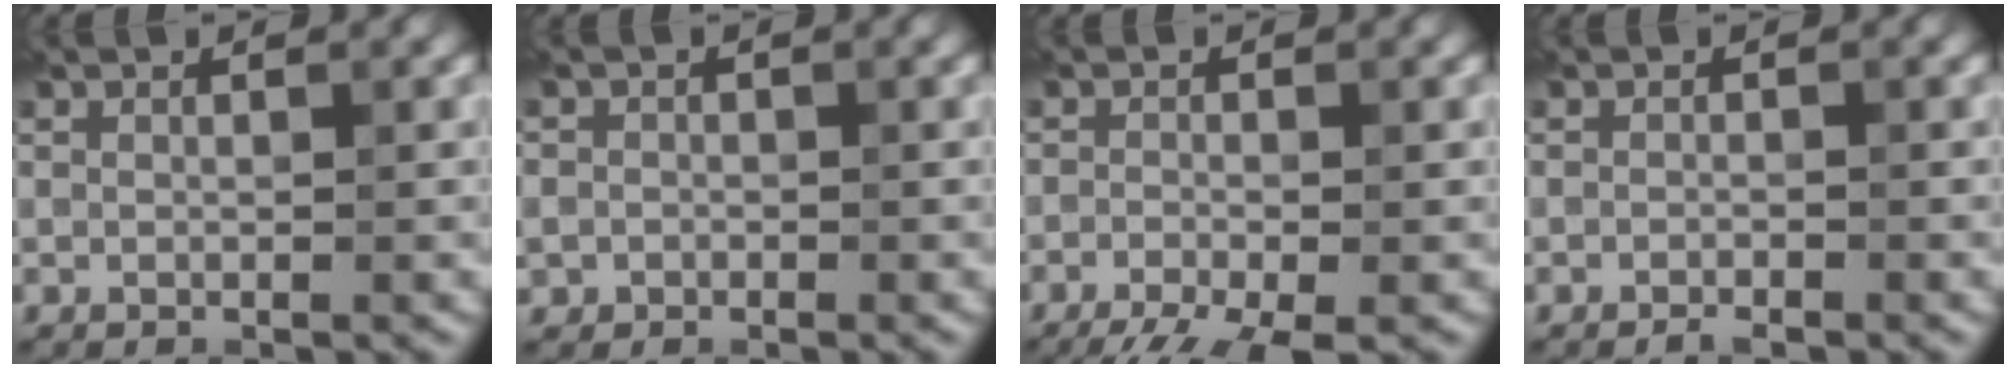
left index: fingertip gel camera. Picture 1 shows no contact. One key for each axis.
{"total": 3.3, "fx": -0.9, "fy": 3.1, "fz": 0.8, "tx": 0.000, "ty": 0.005, "tz": -0.038}
{"total": 5.9, "fx": -4.2, "fy": 1.7, "fz": 3.8, "tx": -0.068, "ty": -0.033, "tz": -0.072}
{"total": 0.9, "fx": -0.8, "fy": 0.3, "fz": 0.5, "tx": -0.007, "ty": -0.002, "tz": -0.014}